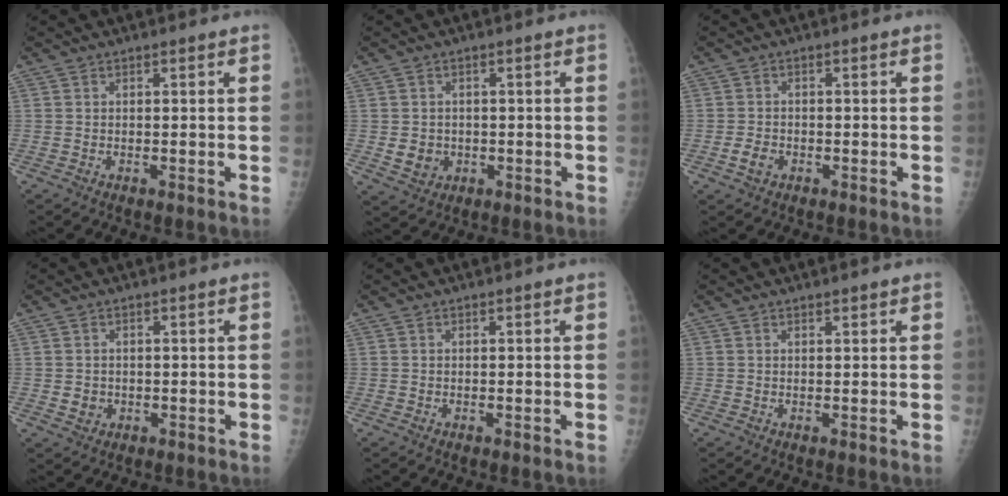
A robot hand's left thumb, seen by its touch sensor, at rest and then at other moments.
{"total": 4.1, "force": [-0.5, 3.7, 1.8], "torque": [-0.015, 0.002, 0.002]}
{"total": 2.7, "force": [-1.1, 2.0, 1.4], "torque": [-0.023, 0.006, -0.019]}
{"total": 2.3, "force": [-0.3, 2.1, 0.9], "torque": [-0.005, 0.002, 0.002]}
{"total": 0.0}
{"total": 0.7, "force": [0.6, 0.2, 0.3], "torque": [-0.005, -0.004, 0.010]}